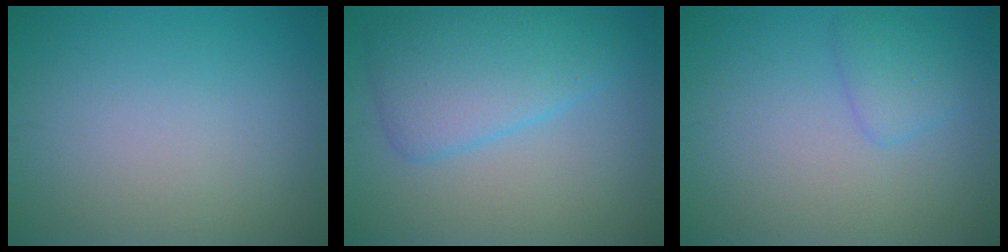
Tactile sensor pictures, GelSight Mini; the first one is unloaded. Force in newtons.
{"total": 5.5, "press": 5.5, "slide": 0.2}
{"total": 1.9, "press": 1.9, "slide": 0.2}